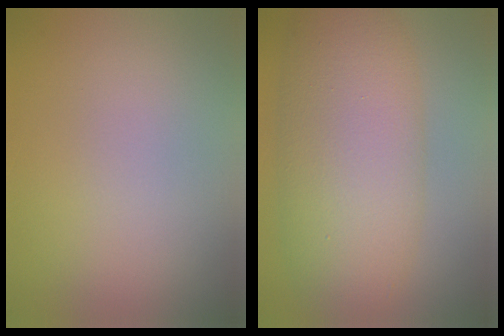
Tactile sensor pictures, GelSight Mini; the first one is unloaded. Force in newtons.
{"total": 9.5, "press": 9.5, "slide": 0.1}